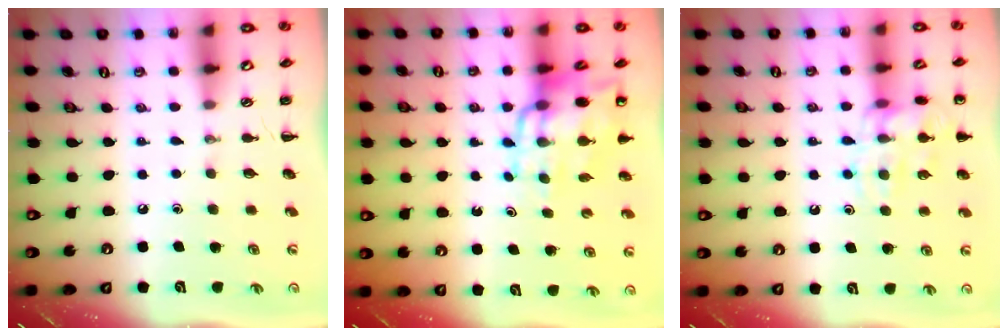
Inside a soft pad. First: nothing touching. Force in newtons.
{"total": 13.5, "press": 13.1, "slide": 3.4}
{"total": 13.7, "press": 13.6, "slide": 1.4}